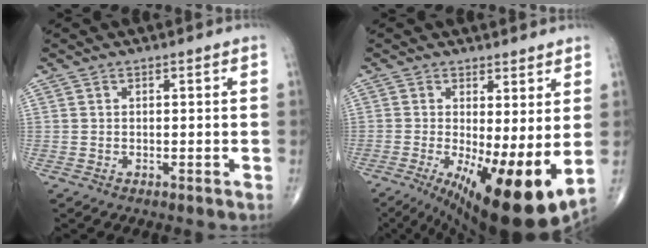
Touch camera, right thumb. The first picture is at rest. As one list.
[{"total": 15.3, "force": [-1.9, 4.6, 14.5], "torque": [-0.219, -0.026, -0.012]}]